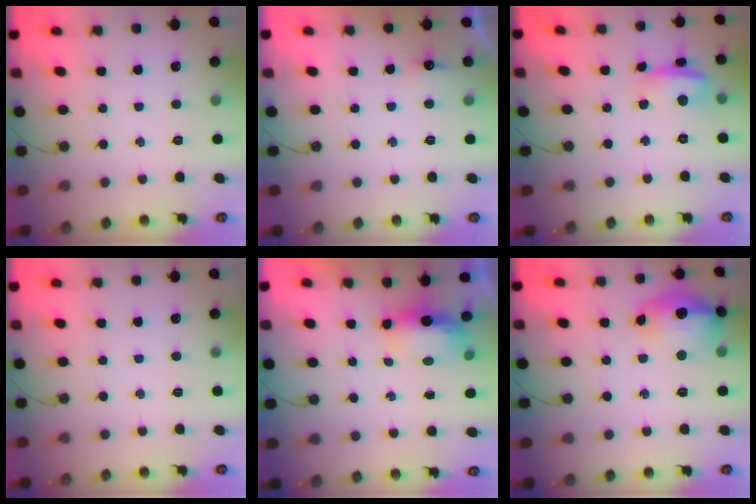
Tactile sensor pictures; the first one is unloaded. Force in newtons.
{"total": 5.4, "press": 5.3, "slide": 1.2}
{"total": 7.9, "press": 7.8, "slide": 1.3}
{"total": 0.0}
{"total": 9.9, "press": 6.8, "slide": 7.2}
{"total": 16.6, "press": 16.6, "slide": 1.2}